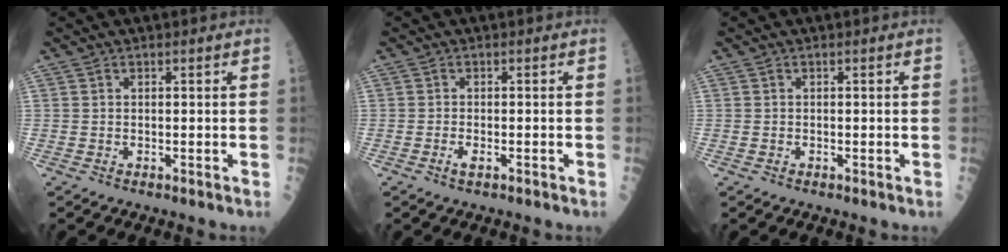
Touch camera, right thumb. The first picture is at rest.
{"total": 1.4, "force": [-0.7, 0.5, 1.1], "torque": [-0.021, -0.001, -0.014]}
{"total": 0.0}